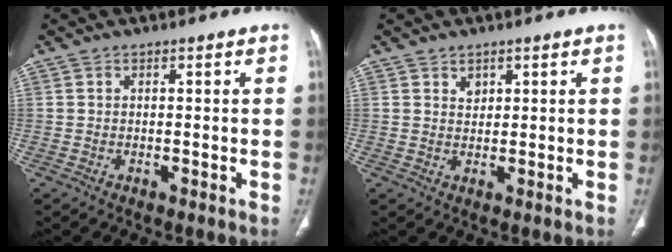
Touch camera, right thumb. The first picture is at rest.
{"total": 1.6, "force": [1.1, 1.1, 0.6], "torque": [0.001, -0.008, 0.018]}